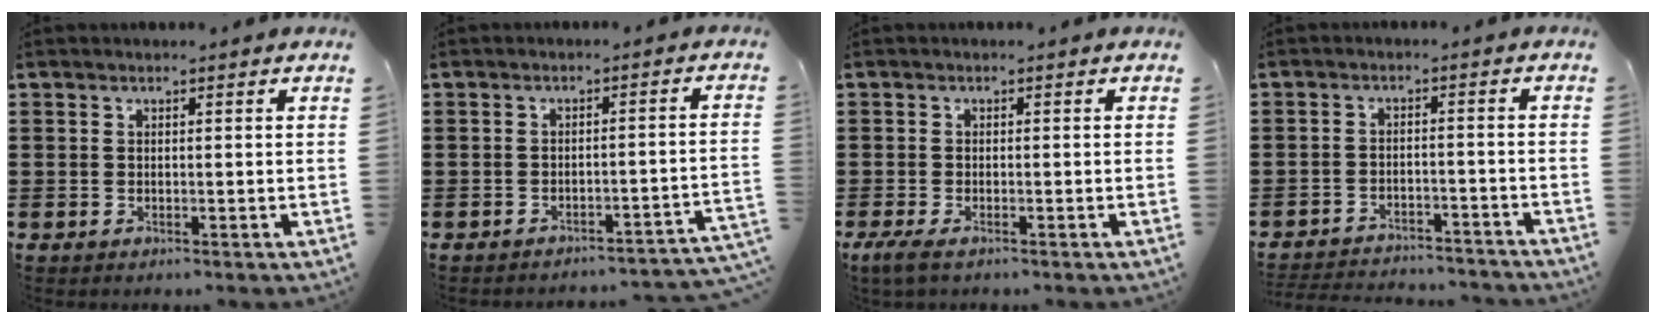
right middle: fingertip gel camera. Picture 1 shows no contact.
{"total": 2.8, "force": [-2.7, 0.0, 0.7], "torque": [-0.014, 0.002, -0.058]}
{"total": 1.9, "force": [-1.2, 0.6, 1.3], "torque": [-0.032, -0.001, -0.025]}
{"total": 3.6, "force": [-3.5, 0.4, 0.1], "torque": [-0.007, 0.004, -0.076]}